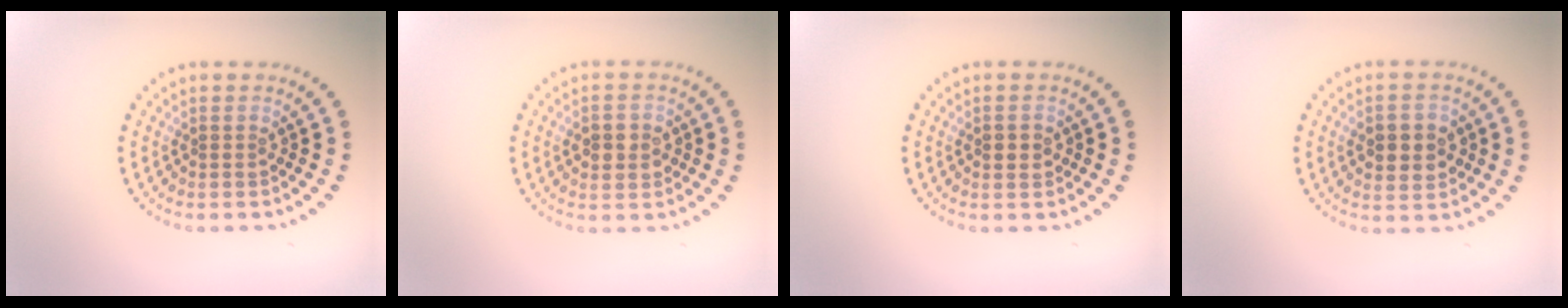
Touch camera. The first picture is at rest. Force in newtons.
{"total": 2.5, "press": 2.4, "slide": 0.4}
{"total": 2.0, "press": 2.0, "slide": 0.2}
{"total": 3.6, "press": 3.6, "slide": 0.4}